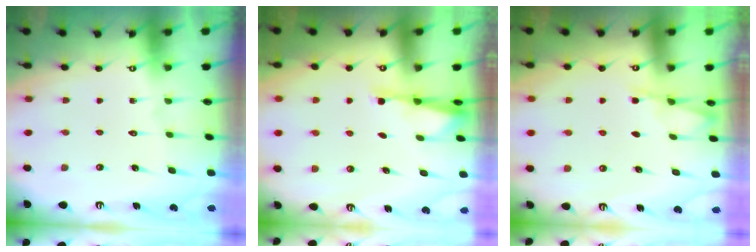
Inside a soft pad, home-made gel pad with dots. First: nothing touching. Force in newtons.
{"total": 2.2, "press": 2.2, "slide": 0.3}
{"total": 3.2, "press": 3.1, "slide": 0.5}